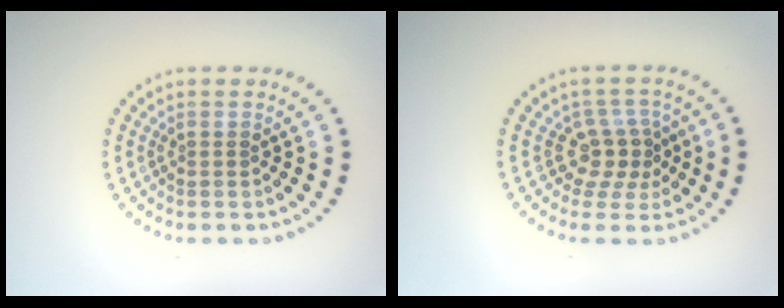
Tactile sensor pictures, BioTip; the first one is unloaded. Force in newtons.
{"total": 2.9, "press": 2.2, "slide": 1.9}